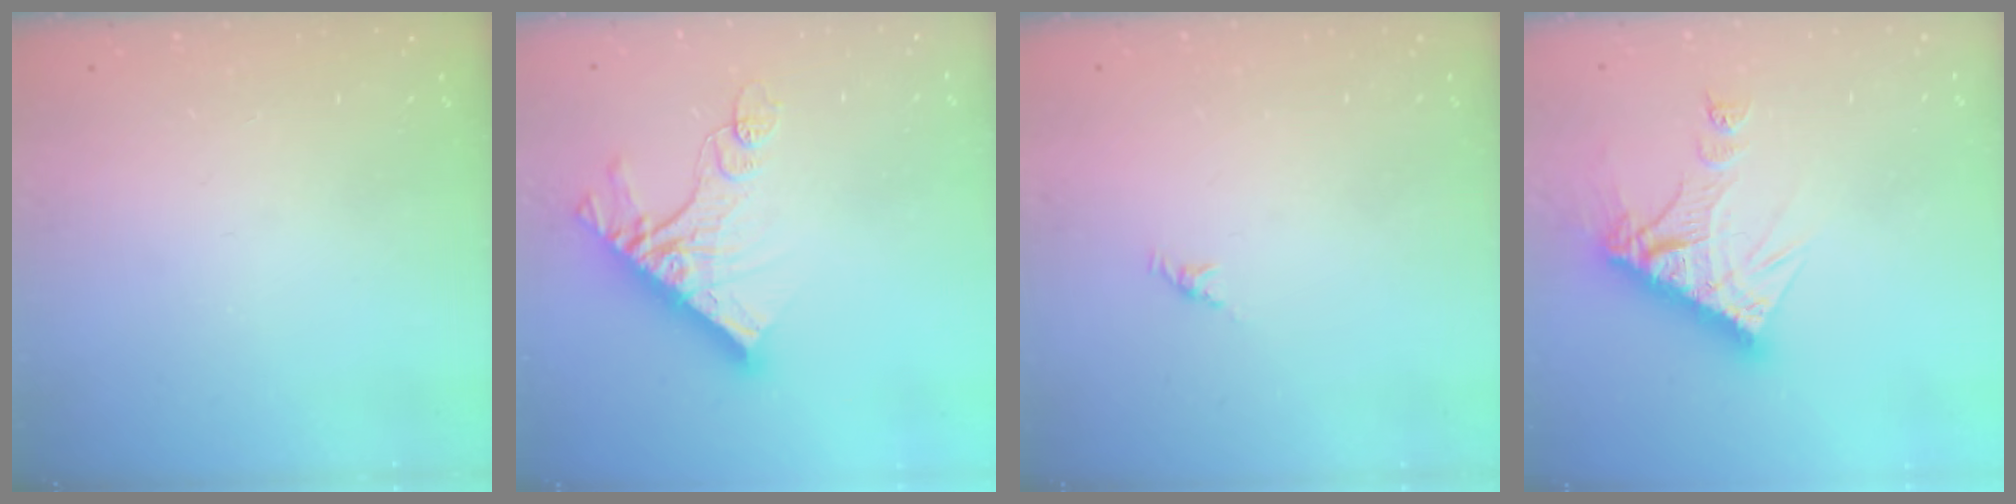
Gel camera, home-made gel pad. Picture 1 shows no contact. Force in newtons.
{"total": 13.3, "press": 13.3, "slide": 1.1}
{"total": 2.1, "press": 2.0, "slide": 0.7}
{"total": 12.1, "press": 12.1, "slide": 1.2}